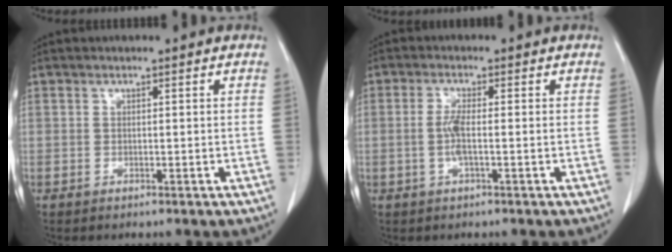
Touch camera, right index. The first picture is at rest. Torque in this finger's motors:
{"motor_torque": [0.66, -0.34, 0.36, 0.11]}